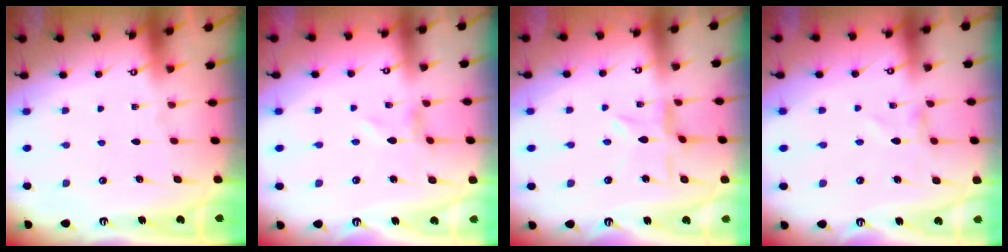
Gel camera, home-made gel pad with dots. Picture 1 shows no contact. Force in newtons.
{"total": 0.0}
{"total": 3.6, "press": 3.6, "slide": 0.3}
{"total": 0.0}